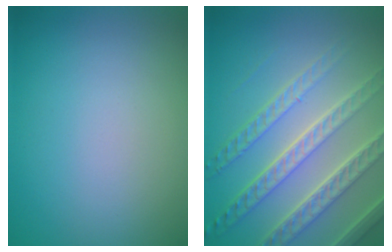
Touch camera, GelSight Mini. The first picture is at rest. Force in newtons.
{"total": 7.5, "press": 5.3, "slide": 5.3}